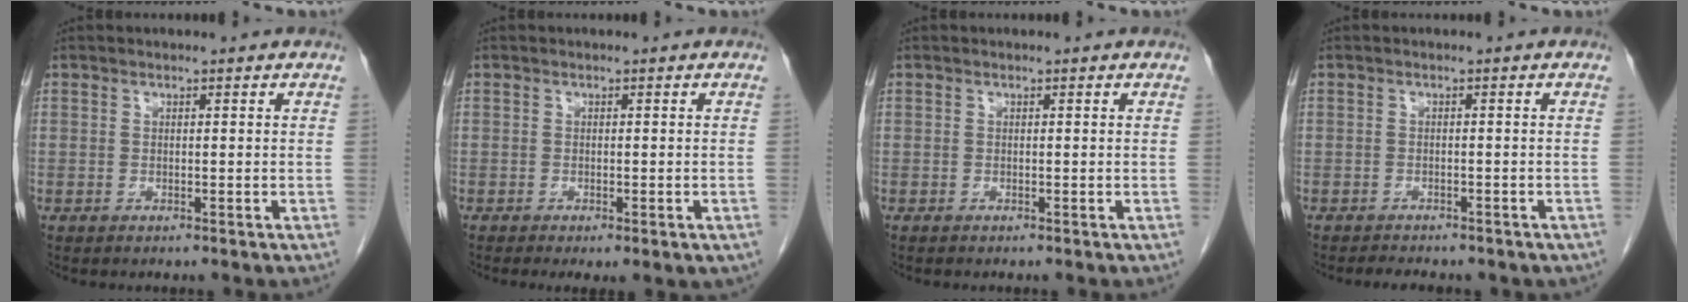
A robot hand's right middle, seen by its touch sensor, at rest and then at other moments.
{"total": 4.4, "force": [-2.7, 1.3, 3.2], "torque": [-0.037, -0.012, -0.036]}
{"total": 0.0}
{"total": 6.1, "force": [-5.1, 2.1, 2.6], "torque": [-0.040, -0.003, -0.053]}